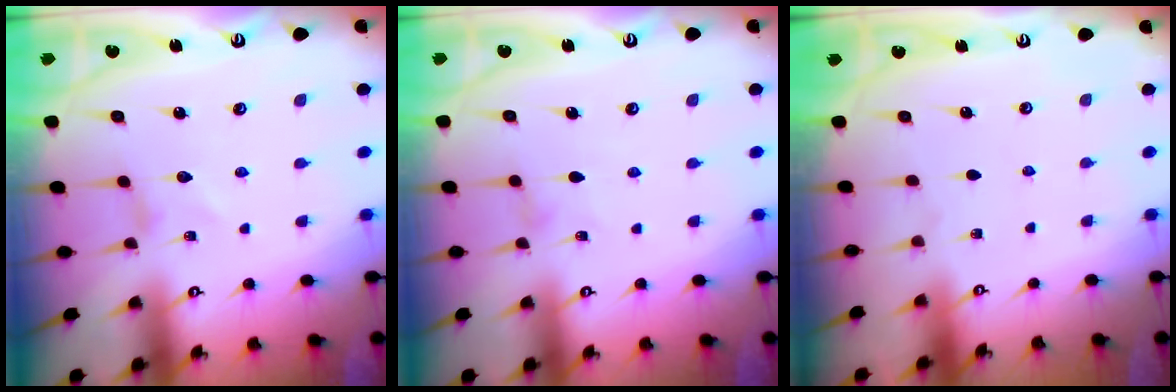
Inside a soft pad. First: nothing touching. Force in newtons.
{"total": 0.0}
{"total": 0.0}